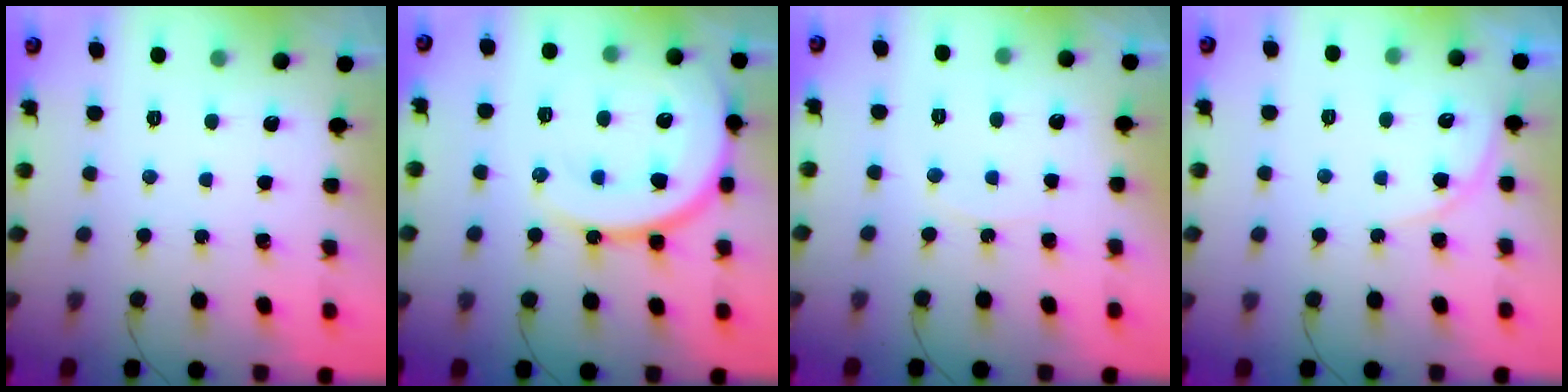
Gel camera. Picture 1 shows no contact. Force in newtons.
{"total": 17.4, "press": 17.3, "slide": 1.9}
{"total": 5.3, "press": 5.3, "slide": 0.7}
{"total": 5.4, "press": 5.4, "slide": 0.6}